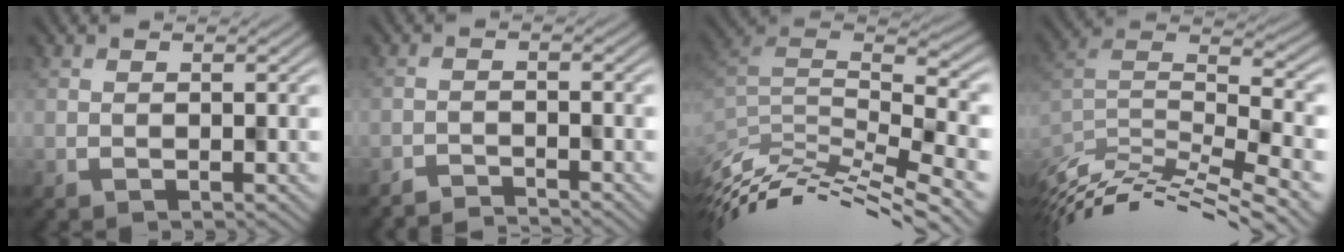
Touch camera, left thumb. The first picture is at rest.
{"total": 3.3, "force": [-3.2, 0.1, 0.3], "torque": [-0.001, 0.002, -0.059]}
{"total": 11.8, "force": [-6.2, 3.8, 9.3], "torque": [-0.166, 0.012, -0.081]}
{"total": 12.4, "force": [-7.9, 3.4, 8.9], "torque": [-0.176, 0.007, -0.120]}